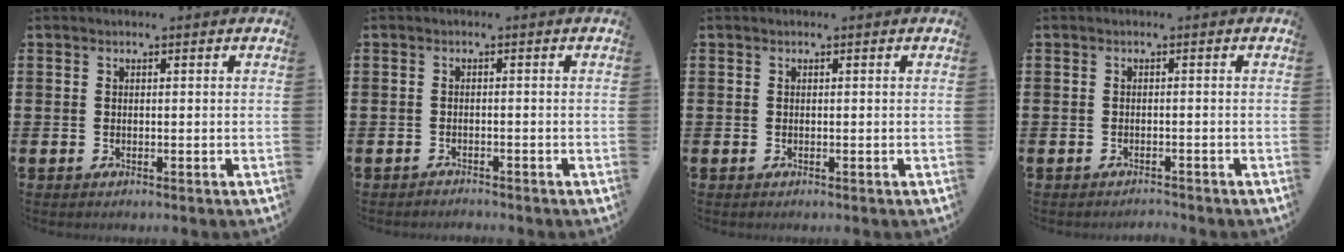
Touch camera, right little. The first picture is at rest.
{"total": 0.9, "force": [-0.9, 0.0, -0.1], "torque": [0.000, 0.001, -0.020]}
{"total": 0.0}
{"total": 0.9, "force": [-0.9, 0.0, 0.0], "torque": [-0.002, 0.000, -0.018]}